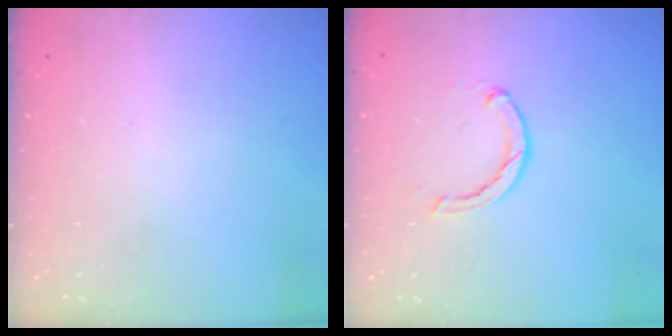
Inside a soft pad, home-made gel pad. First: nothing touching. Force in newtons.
{"total": 3.1, "press": 3.1, "slide": 0.3}